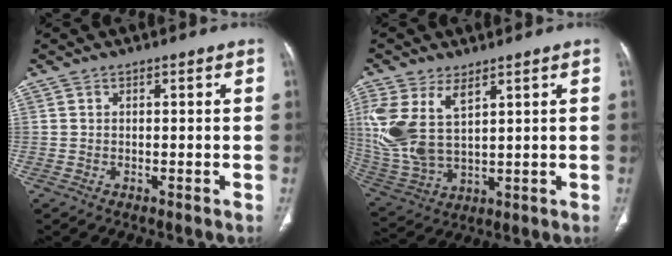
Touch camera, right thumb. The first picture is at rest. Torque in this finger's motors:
{"motor_torque": [0.09, 0.37, 1.10, 0.96, 0.30]}